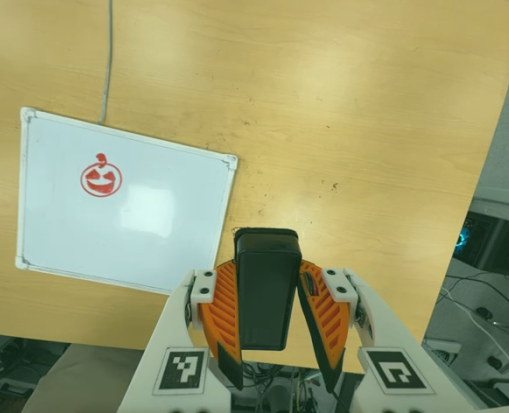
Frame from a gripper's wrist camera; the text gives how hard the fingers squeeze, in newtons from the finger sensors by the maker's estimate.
{"total": 4.6, "left": 3.7, "right": 5.5}